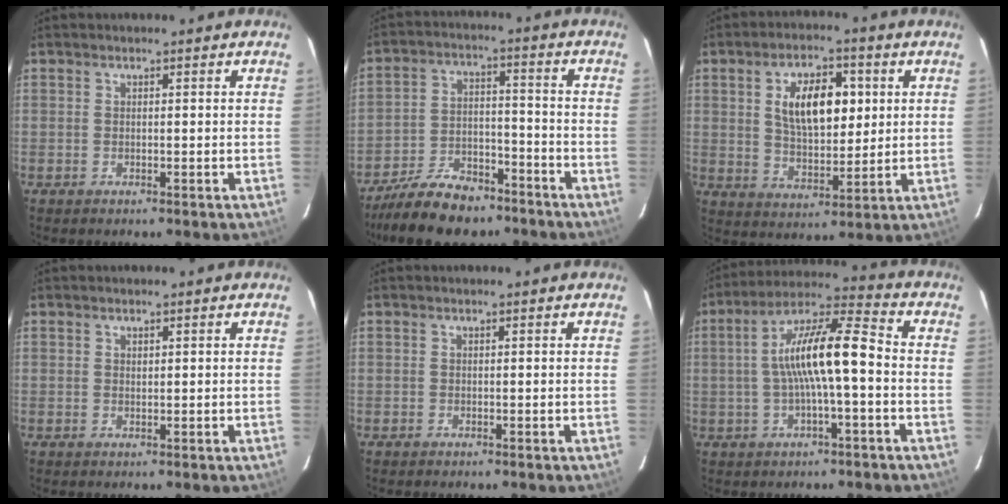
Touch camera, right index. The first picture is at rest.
{"total": 15.0, "force": [-11.9, 6.3, 6.7], "torque": [-0.149, 0.004, -0.192]}
{"total": 11.8, "force": [3.1, 5.9, 9.8], "torque": [-0.167, 0.014, 0.059]}
{"total": 0.6, "force": [0.5, 0.3, 0.2], "torque": [-0.003, 0.001, 0.009]}
{"total": 0.0}
{"total": 12.5, "force": [-1.1, 2.1, 12.3], "torque": [-0.221, 0.024, -0.020]}